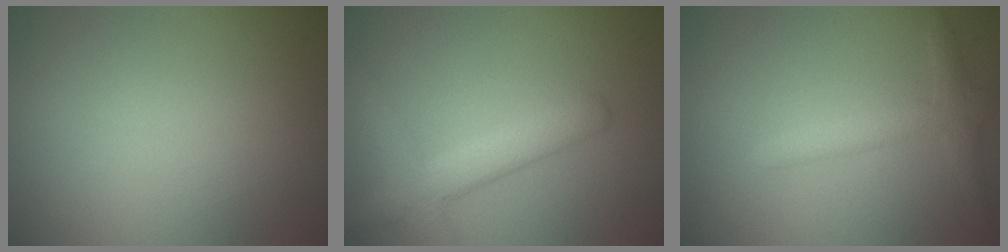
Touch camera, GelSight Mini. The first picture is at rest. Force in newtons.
{"total": 4.2, "press": 4.2, "slide": 0.1}
{"total": 2.5, "press": 2.5, "slide": 0.1}